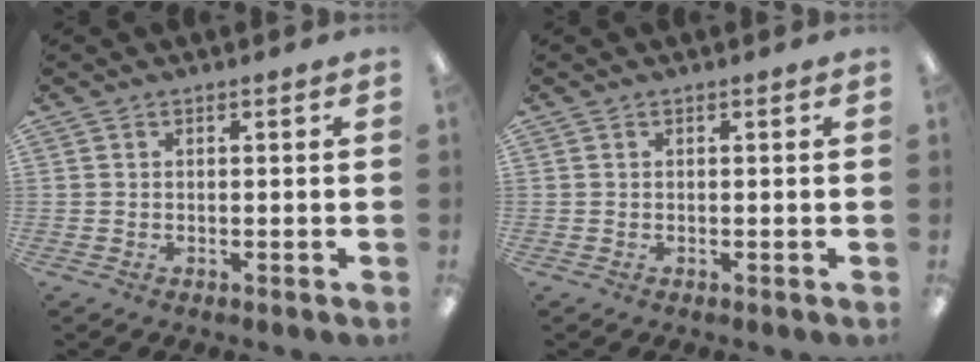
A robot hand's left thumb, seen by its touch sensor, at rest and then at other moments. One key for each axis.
{"total": 0.0}